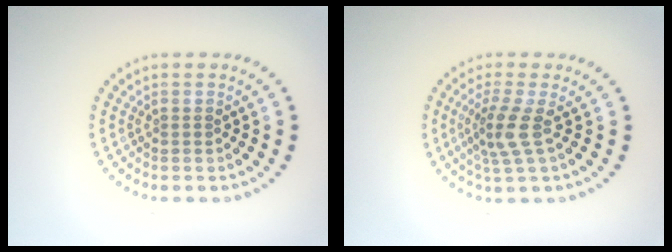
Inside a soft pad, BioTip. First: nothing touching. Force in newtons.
{"total": 2.8, "press": 2.1, "slide": 1.9}